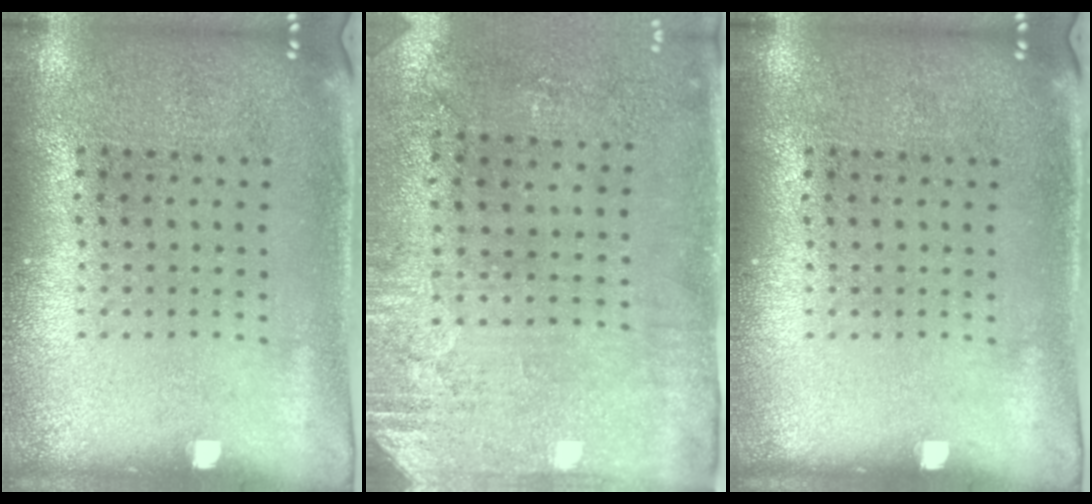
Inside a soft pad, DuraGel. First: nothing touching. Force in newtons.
{"total": 2.8, "press": 2.4, "slide": 1.5}
{"total": 0.0}